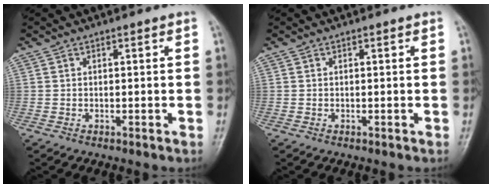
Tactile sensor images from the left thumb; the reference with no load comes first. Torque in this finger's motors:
{"motor_torque": [0.00, 0.00, -0.02, 0.00, 0.00]}